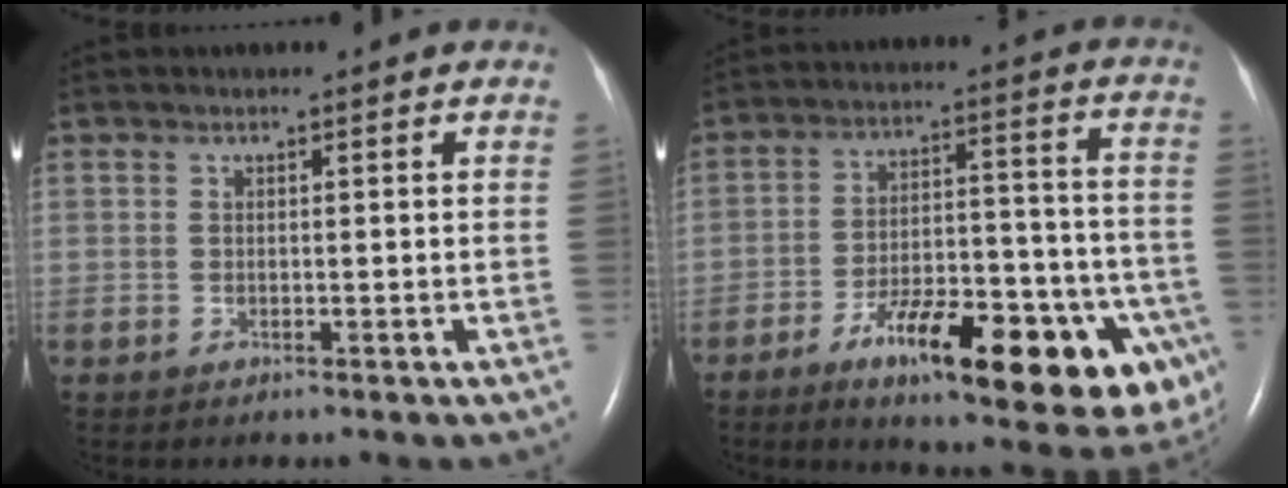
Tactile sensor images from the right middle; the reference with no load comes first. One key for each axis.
{"total": 23.5, "fx": -12.2, "fy": 6.8, "fz": 18.9, "tx": -0.180, "ty": 0.025, "tz": -0.169}